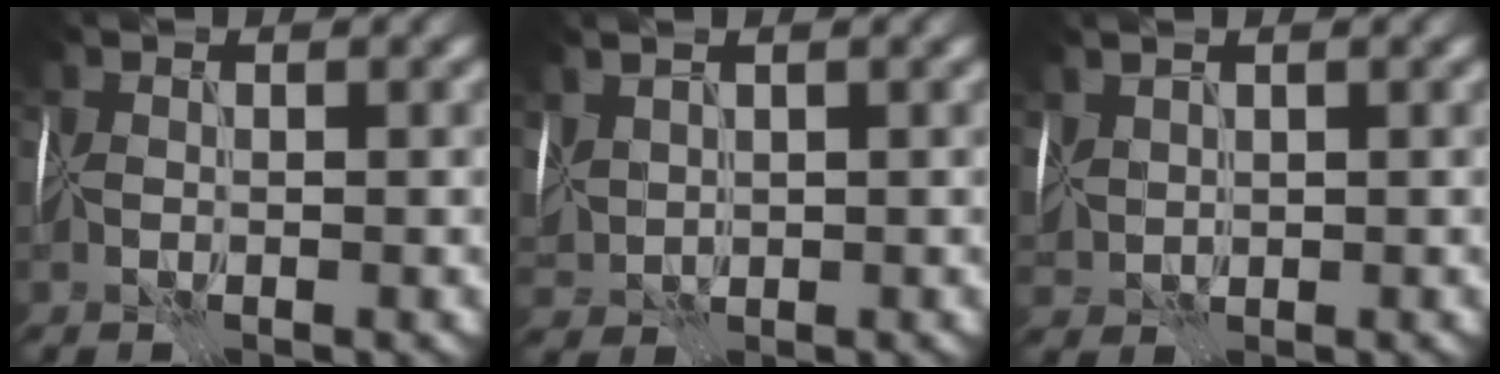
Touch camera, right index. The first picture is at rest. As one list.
[{"total": 2.8, "force": [1.4, 1.8, 1.6], "torque": [-0.048, 0.008, 0.037]}, {"total": 2.3, "force": [1.4, 1.5, 1.2], "torque": [-0.036, 0.009, 0.034]}]